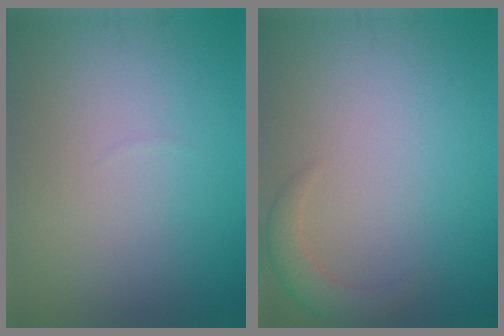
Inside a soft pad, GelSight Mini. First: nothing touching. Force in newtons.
{"total": 2.2, "press": 2.2, "slide": 0.2}